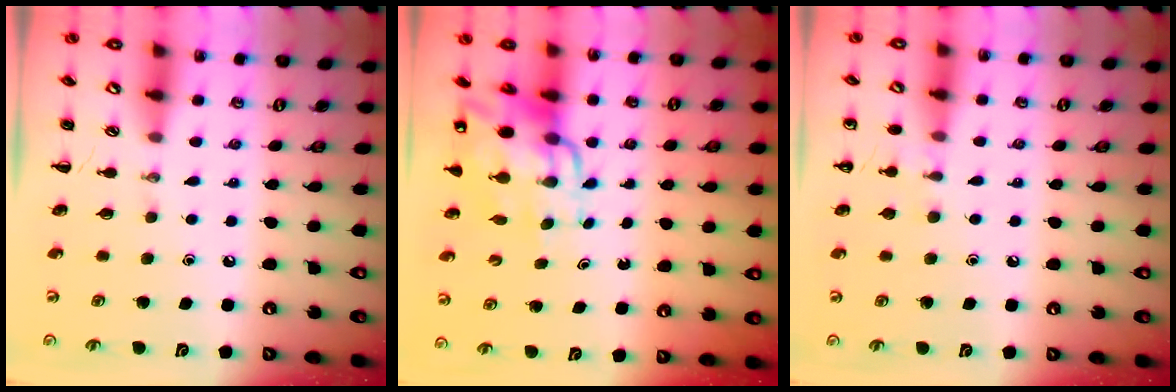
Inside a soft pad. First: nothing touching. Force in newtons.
{"total": 13.4, "press": 12.8, "slide": 4.1}
{"total": 6.4, "press": 6.1, "slide": 1.9}